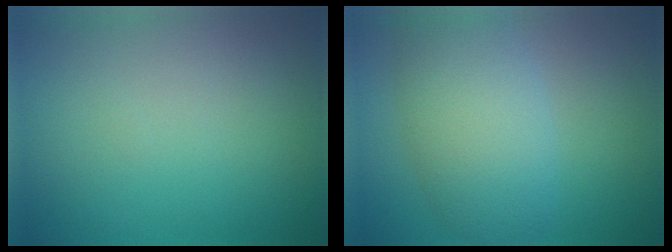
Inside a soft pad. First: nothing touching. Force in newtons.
{"total": 7.3, "press": 7.3, "slide": 0.3}